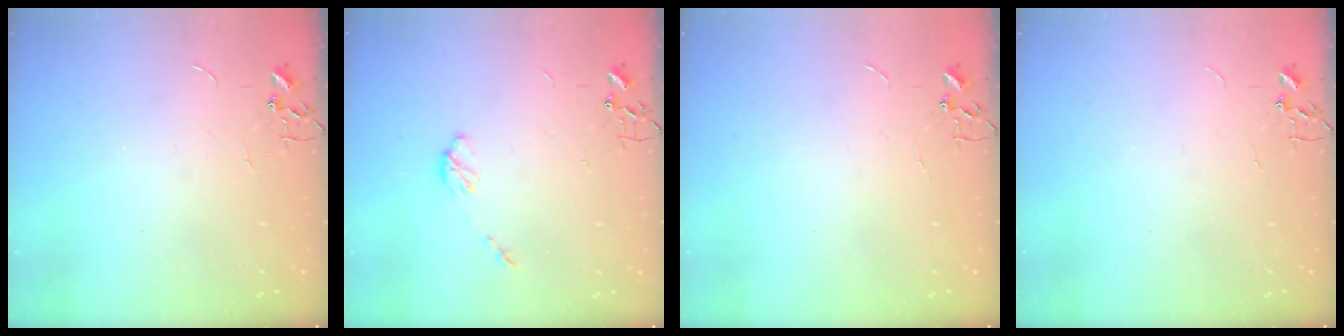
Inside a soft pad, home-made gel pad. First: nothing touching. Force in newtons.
{"total": 4.6, "press": 4.6, "slide": 0.5}
{"total": 0.0}
{"total": 0.0}